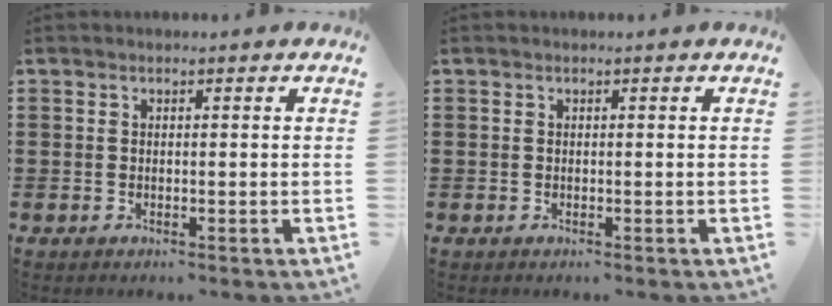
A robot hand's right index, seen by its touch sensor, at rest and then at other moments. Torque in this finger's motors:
{"motor_torque": [0.00, 0.00, 0.00, -0.01]}